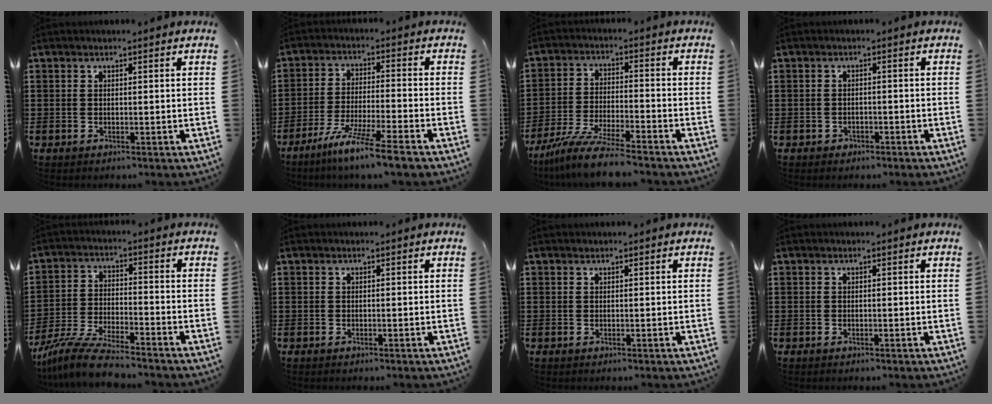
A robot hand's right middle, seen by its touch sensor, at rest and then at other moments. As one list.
[{"total": 7.7, "force": [-6.3, -0.7, 4.4], "torque": [-0.088, -0.018, -0.120]}, {"total": 8.0, "force": [-7.0, 0.0, 3.8], "torque": [-0.081, -0.009, -0.135]}, {"total": 1.0, "force": [-0.8, 0.5, 0.1], "torque": [-0.007, -0.001, -0.018]}, {"total": 8.1, "force": [-7.3, 0.6, 3.4], "torque": [-0.081, -0.002, -0.144]}, {"total": 0.0}, {"total": 0.0}, {"total": 0.0}]